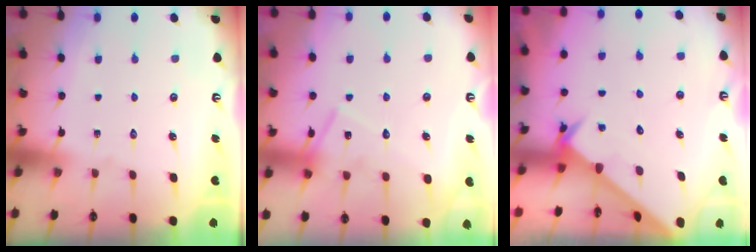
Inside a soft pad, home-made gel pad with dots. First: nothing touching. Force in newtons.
{"total": 14.1, "press": 14.1, "slide": 1.0}
{"total": 2.5, "press": 2.5, "slide": 0.2}